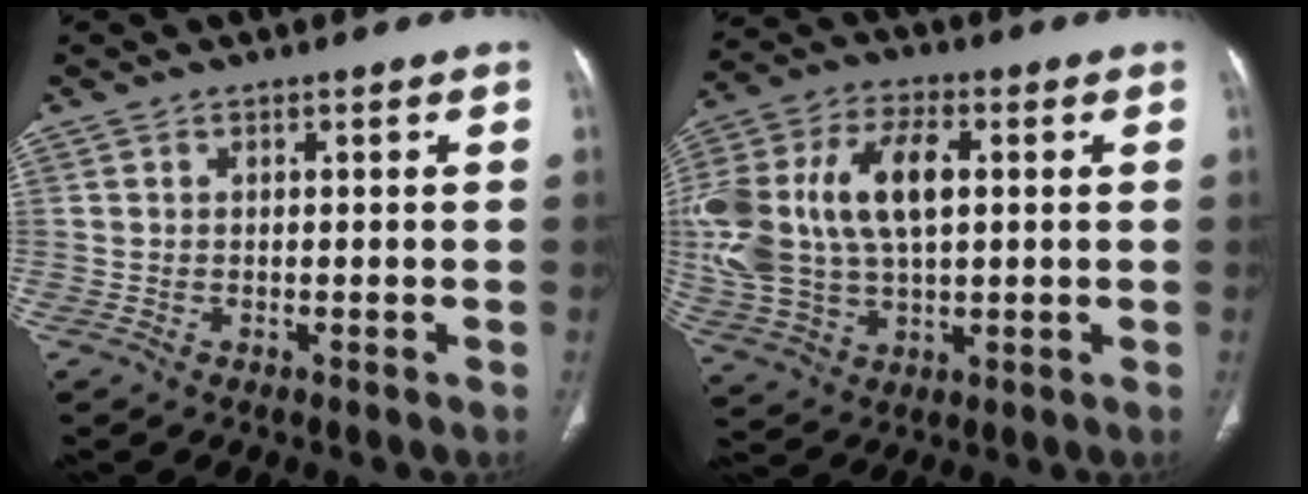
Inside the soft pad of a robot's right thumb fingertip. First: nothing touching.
{"total": 22.9, "force": [3.2, 13.6, 18.2], "torque": [-0.412, 0.014, 0.062]}